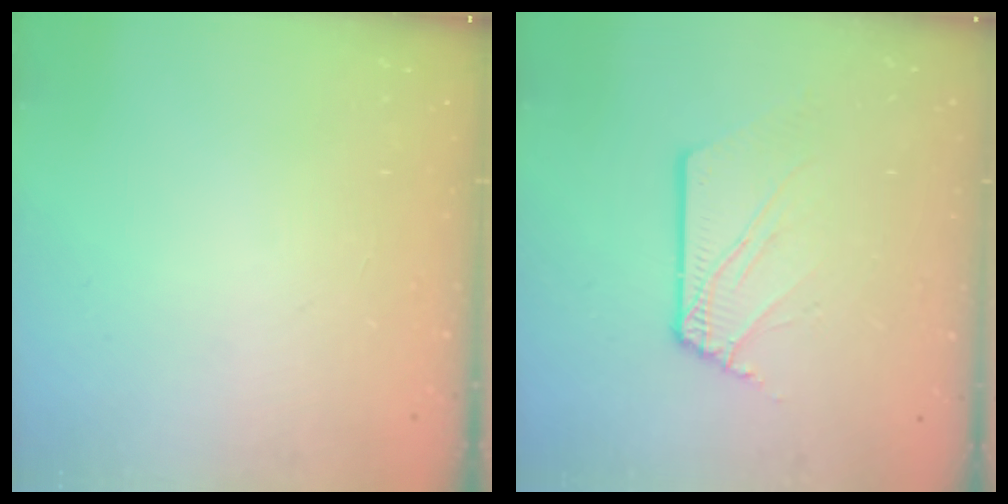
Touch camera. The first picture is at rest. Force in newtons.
{"total": 4.0, "press": 4.0, "slide": 0.4}